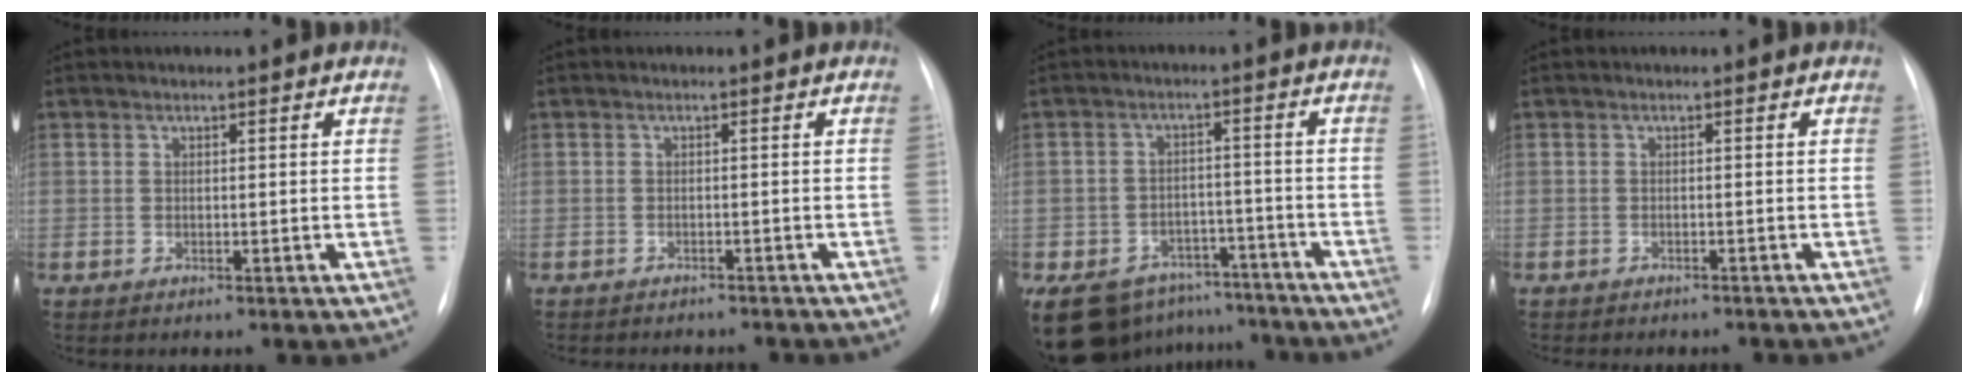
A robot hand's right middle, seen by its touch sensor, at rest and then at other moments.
{"total": 6.6, "force": [-6.1, 1.8, 2.0], "torque": [-0.022, -0.002, -0.071]}
{"total": 15.1, "force": [-11.5, 8.6, 4.8], "torque": [-0.101, 0.014, -0.158]}
{"total": 6.2, "force": [-5.4, 1.9, 2.2], "torque": [-0.026, 0.000, -0.061]}